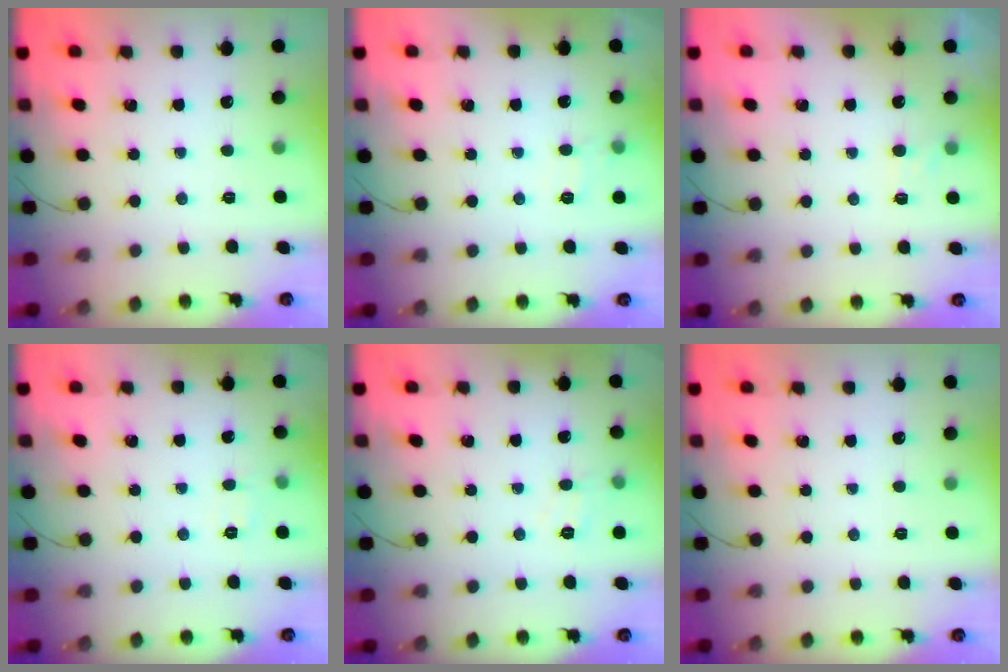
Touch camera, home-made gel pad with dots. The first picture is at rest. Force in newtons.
{"total": 7.1, "press": 6.9, "slide": 1.6}
{"total": 4.8, "press": 4.6, "slide": 1.3}
{"total": 2.9, "press": 2.5, "slide": 1.4}
{"total": 4.1, "press": 3.8, "slide": 1.6}
{"total": 0.0}